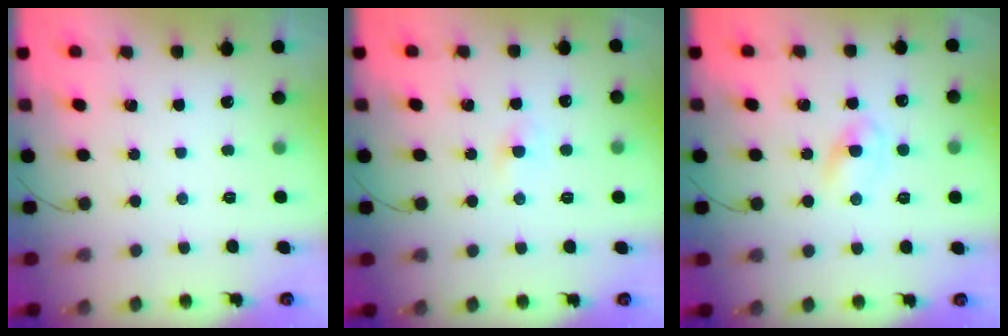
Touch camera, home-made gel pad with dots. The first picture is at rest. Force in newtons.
{"total": 2.2, "press": 2.1, "slide": 0.8}
{"total": 2.7, "press": 2.4, "slide": 1.4}